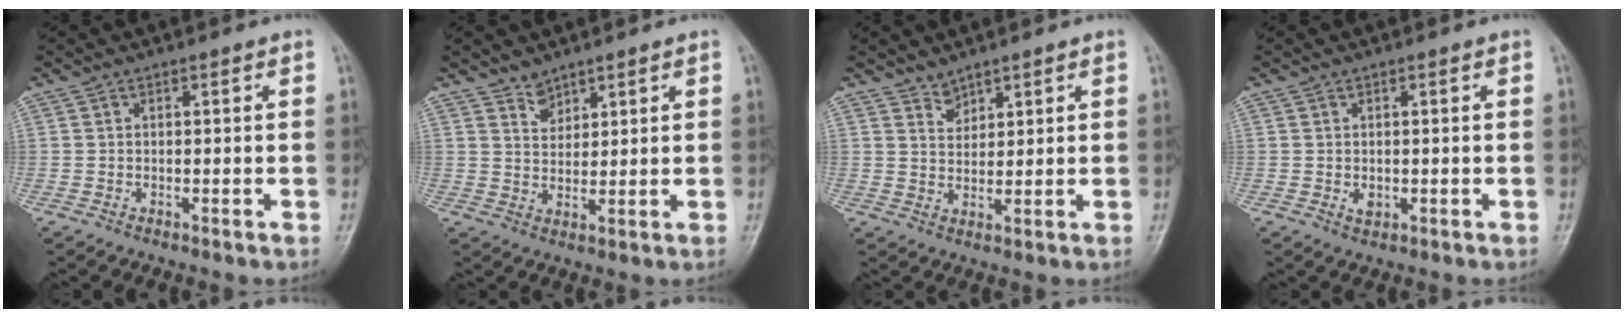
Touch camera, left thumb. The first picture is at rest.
{"total": 3.2, "force": [2.7, 1.6, 0.5], "torque": [0.011, -0.026, 0.050]}
{"total": 2.7, "force": [2.5, 1.2, 0.2], "torque": [0.014, -0.022, 0.044]}
{"total": 1.5, "force": [0.0, 1.2, 1.0], "torque": [-0.007, -0.004, 0.002]}